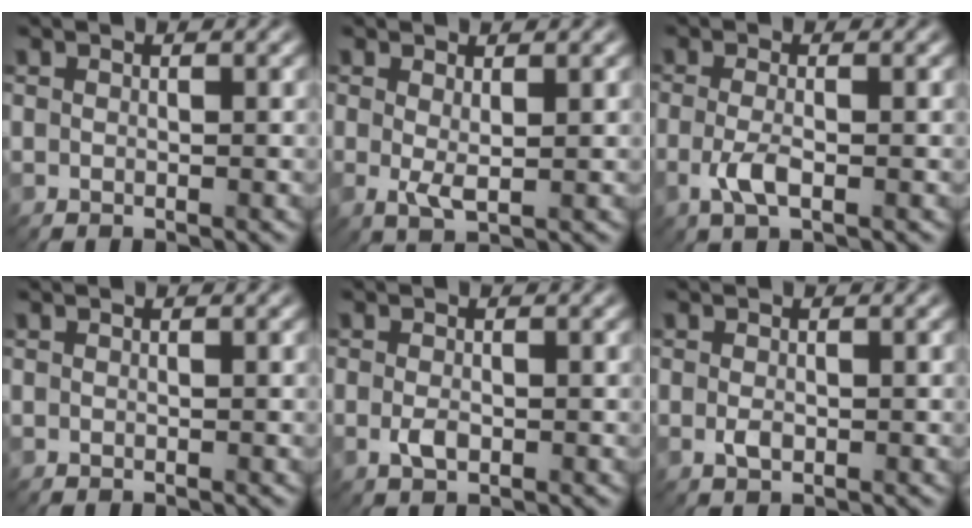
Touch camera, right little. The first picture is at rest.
{"total": 1.9, "force": [0.3, 0.4, 1.8], "torque": [-0.037, -0.006, 0.008]}
{"total": 2.4, "force": [-0.8, 0.7, 2.2], "torque": [-0.051, -0.002, -0.021]}
{"total": 0.0}
{"total": 1.5, "force": [-0.3, 0.8, 1.2], "torque": [-0.026, -0.001, -0.007]}
{"total": 1.1, "force": [-0.2, 0.7, 0.9], "torque": [-0.020, -0.002, -0.003]}